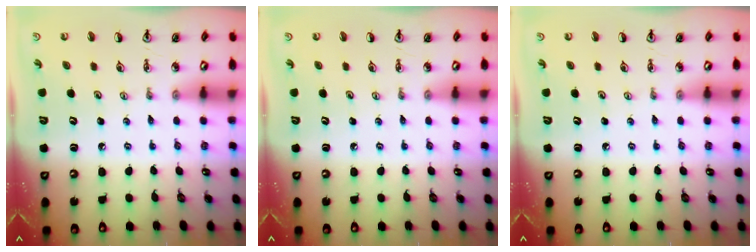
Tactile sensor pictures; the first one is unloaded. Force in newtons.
{"total": 0.0}
{"total": 0.0}